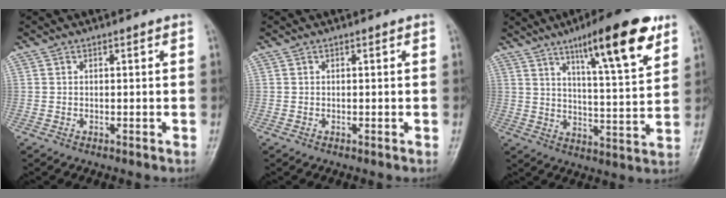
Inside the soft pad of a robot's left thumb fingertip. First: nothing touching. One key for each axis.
{"total": 0.0}
{"total": 16.9, "fx": 9.8, "fy": 3.4, "fz": 13.3, "tx": -0.184, "ty": -0.044, "tz": 0.152}